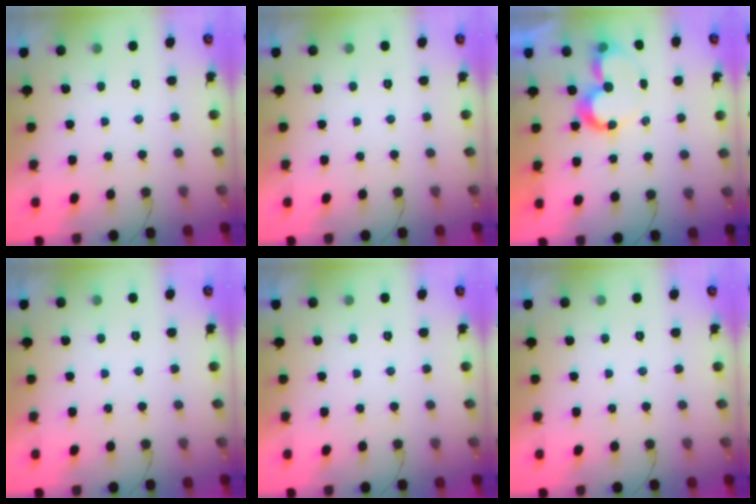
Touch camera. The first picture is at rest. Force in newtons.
{"total": 1.7, "press": 1.7, "slide": 0.1}
{"total": 8.5, "press": 8.5, "slide": 0.5}
{"total": 1.8, "press": 1.8, "slide": 0.1}
{"total": 1.8, "press": 1.8, "slide": 0.0}
{"total": 2.0, "press": 2.0, "slide": 0.1}